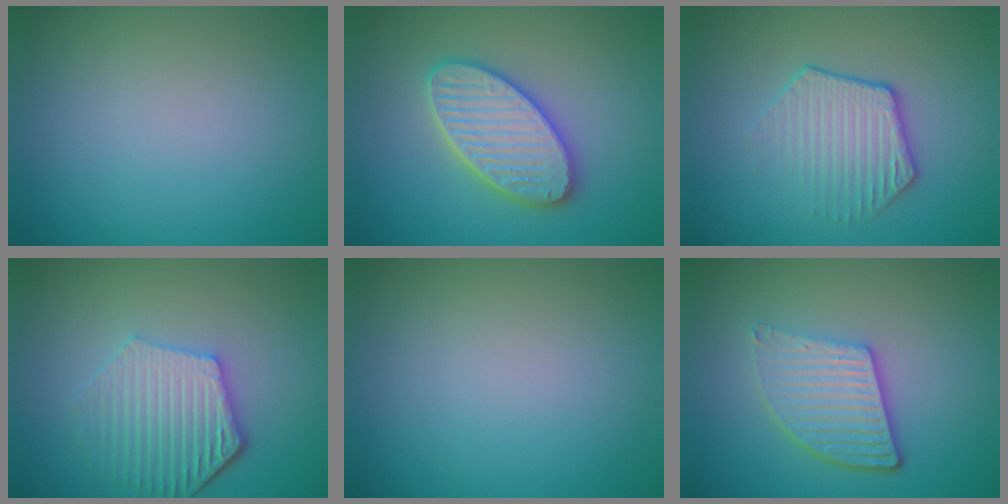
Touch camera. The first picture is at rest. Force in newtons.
{"total": 5.8, "press": 5.8, "slide": 0.5}
{"total": 3.0, "press": 2.6, "slide": 1.5}
{"total": 5.3, "press": 4.2, "slide": 3.3}
{"total": 0.0}
{"total": 5.0, "press": 3.6, "slide": 3.5}